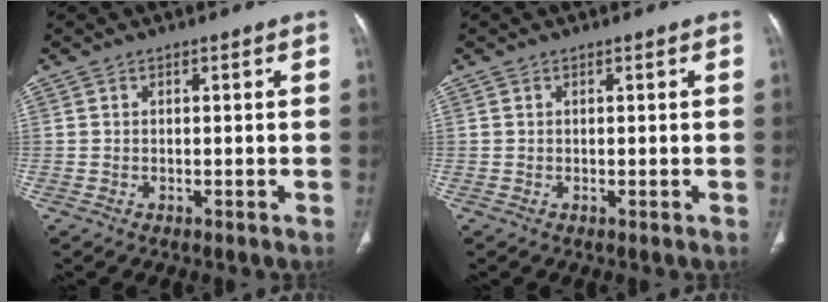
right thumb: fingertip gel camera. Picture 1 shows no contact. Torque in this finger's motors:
{"motor_torque": [2.51, 2.49, -0.23, 0.41, 0.03]}